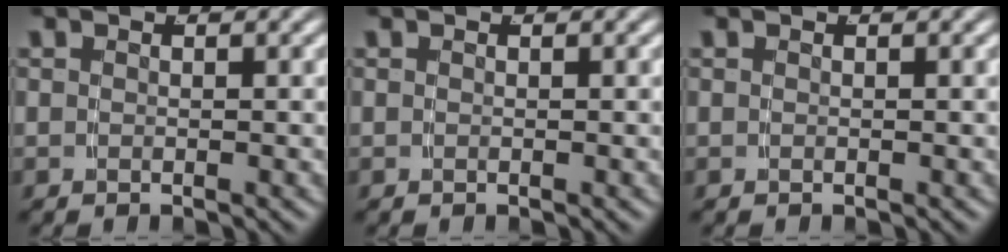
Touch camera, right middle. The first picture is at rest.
{"total": 0.0}
{"total": 0.0}